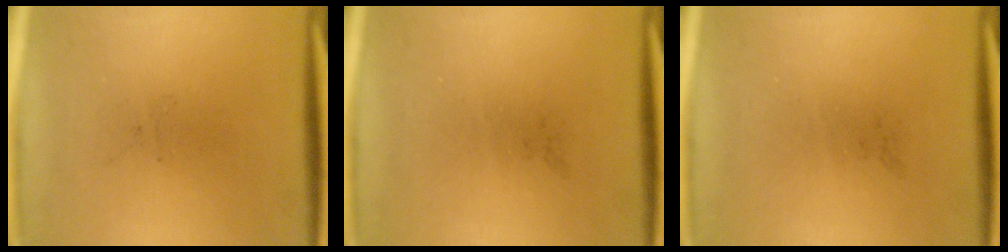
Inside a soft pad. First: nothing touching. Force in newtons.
{"total": 0.0}
{"total": 0.0}